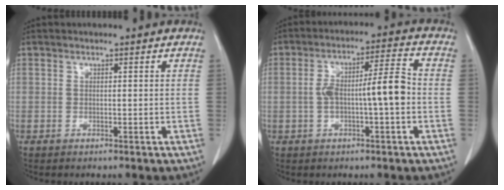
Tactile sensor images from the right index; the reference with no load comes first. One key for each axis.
{"total": 8.2, "fx": -1.2, "fy": 1.1, "fz": 8.1, "tx": -0.144, "ty": 0.024, "tz": -0.020}